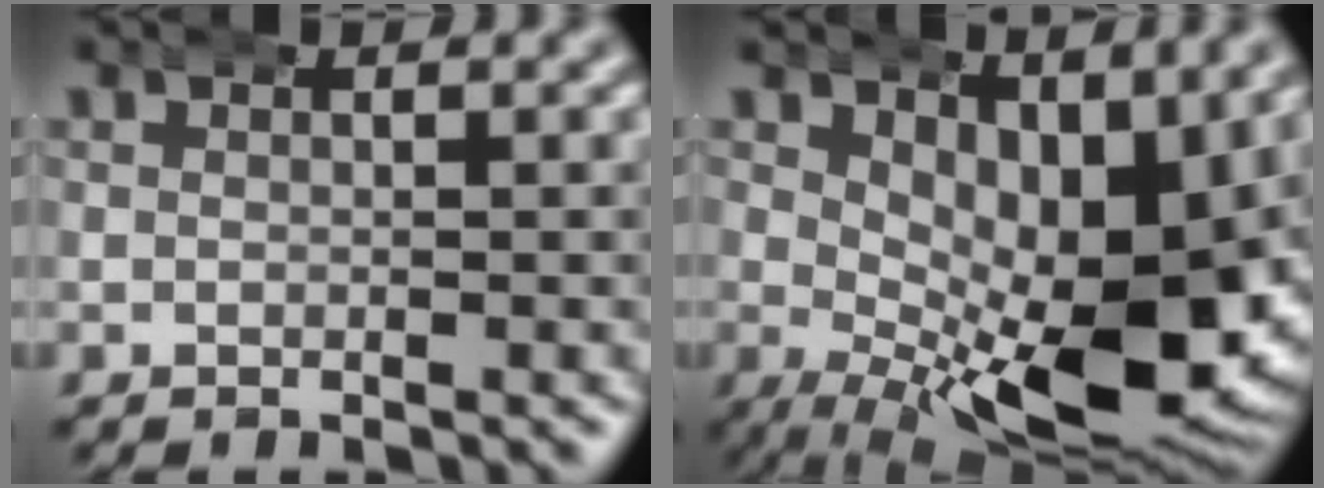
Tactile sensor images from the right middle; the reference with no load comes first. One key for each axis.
{"total": 13.1, "fx": 0.5, "fy": 5.8, "fz": 11.8, "tx": -0.169, "ty": -0.040, "tz": 0.028}